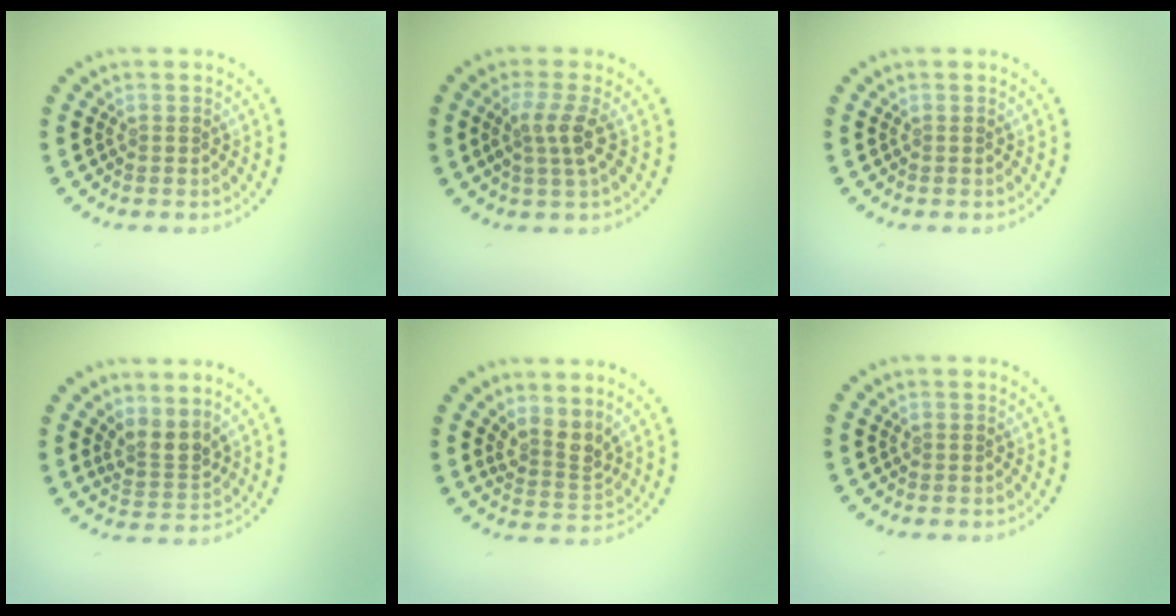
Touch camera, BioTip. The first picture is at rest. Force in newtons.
{"total": 2.4, "press": 1.9, "slide": 1.5}
{"total": 0.0}
{"total": 2.7, "press": 1.9, "slide": 1.9}
{"total": 2.6, "press": 1.7, "slide": 2.0}
{"total": 0.0}